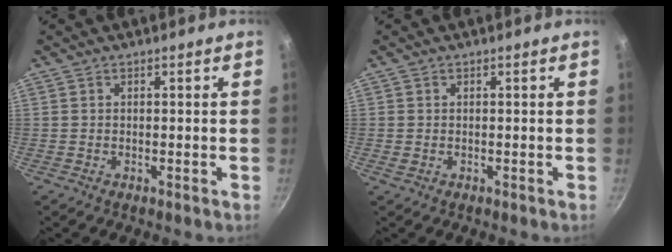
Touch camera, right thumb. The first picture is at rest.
{"total": 0.7, "force": [0.0, 0.6, 0.3], "torque": [-0.006, 0.001, 0.000]}